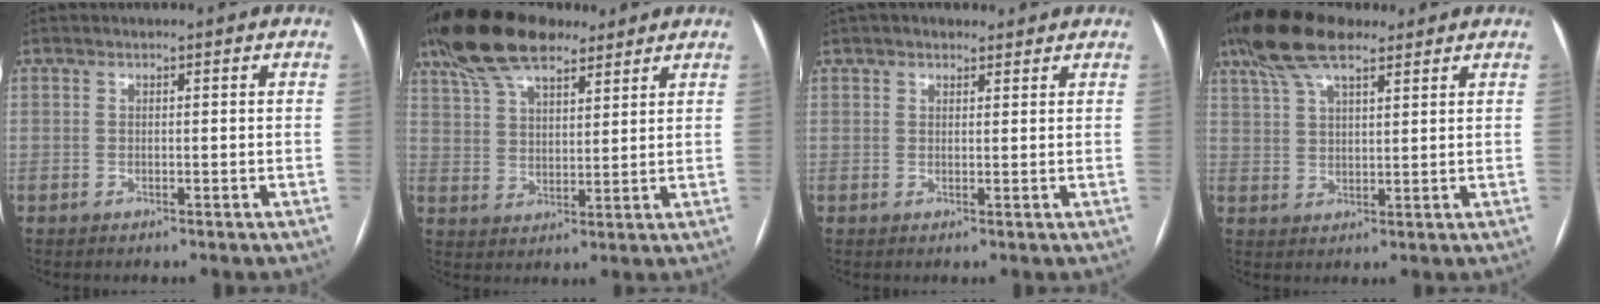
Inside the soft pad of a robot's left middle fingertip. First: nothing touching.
{"total": 13.5, "force": [10.4, 4.6, 7.3], "torque": [-0.152, 0.036, 0.190]}
{"total": 4.7, "force": [3.8, 1.8, 1.9], "torque": [-0.028, 0.037, 0.061]}
{"total": 10.3, "force": [7.6, 3.1, 6.3], "torque": [-0.129, 0.034, 0.139]}